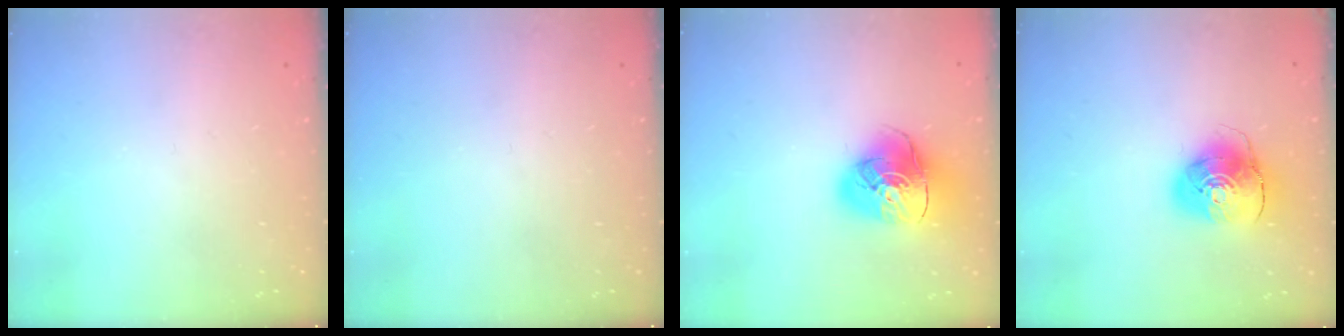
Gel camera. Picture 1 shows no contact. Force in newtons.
{"total": 0.0}
{"total": 14.9, "press": 14.7, "slide": 2.0}
{"total": 9.9, "press": 9.8, "slide": 1.4}